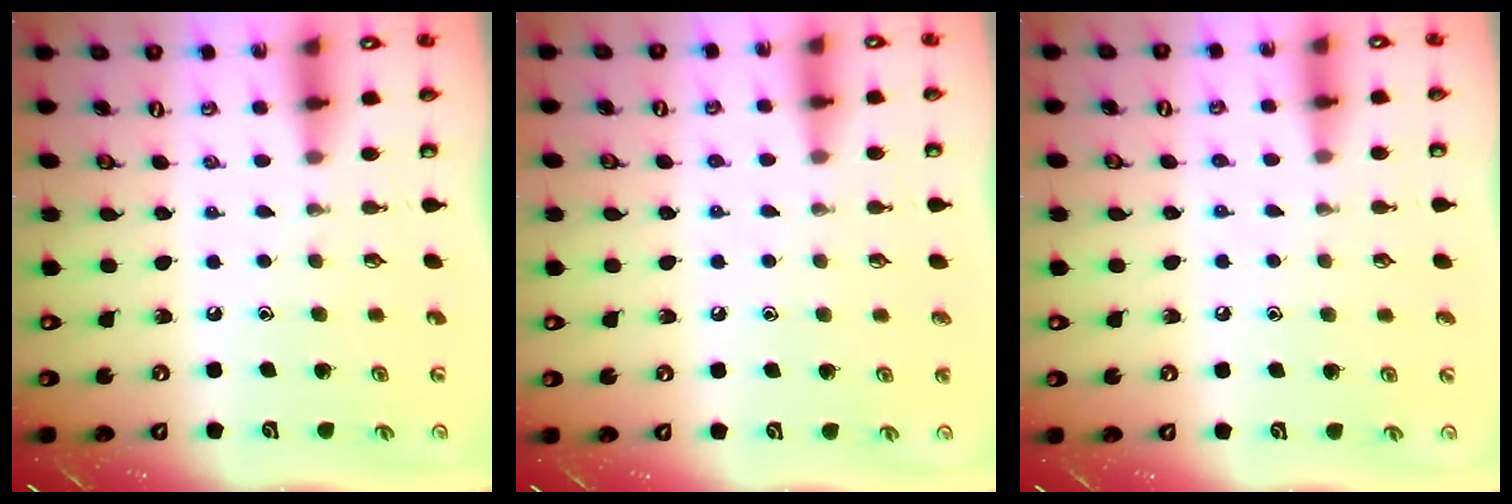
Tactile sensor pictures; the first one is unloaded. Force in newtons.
{"total": 4.1, "press": 4.1, "slide": 0.4}
{"total": 3.1, "press": 3.0, "slide": 0.9}